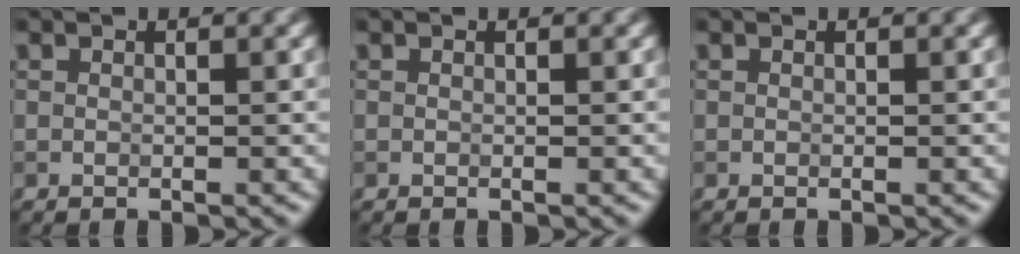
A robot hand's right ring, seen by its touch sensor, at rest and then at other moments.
{"total": 0.0}
{"total": 0.0}